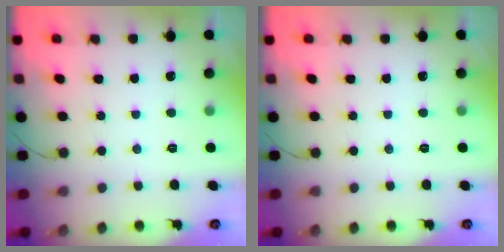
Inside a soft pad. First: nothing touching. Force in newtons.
{"total": 0.0}